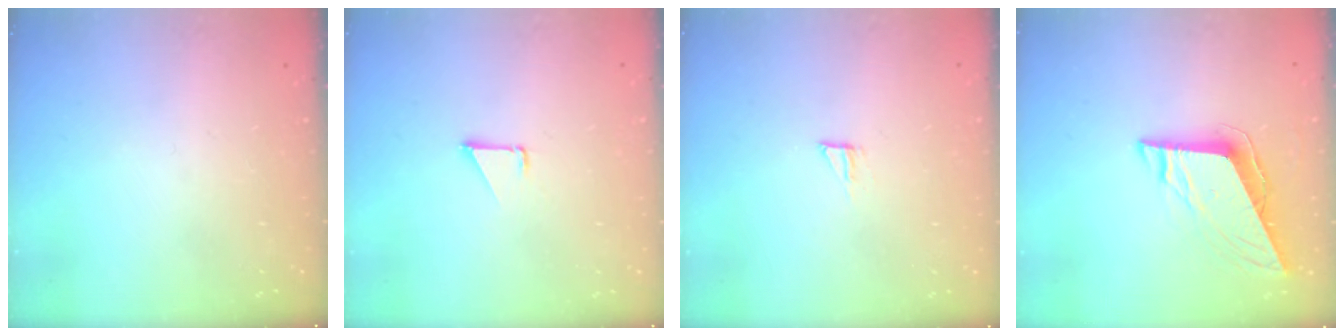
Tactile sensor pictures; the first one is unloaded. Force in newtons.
{"total": 1.1, "press": 1.1, "slide": 0.1}
{"total": 5.1, "press": 5.1, "slide": 0.4}
{"total": 8.9, "press": 8.8, "slide": 1.2}